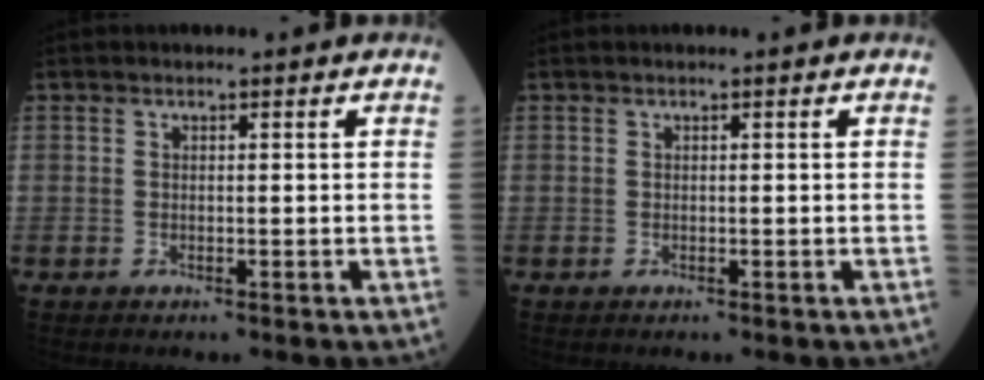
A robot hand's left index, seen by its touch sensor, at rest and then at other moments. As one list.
[{"total": 0.0}]